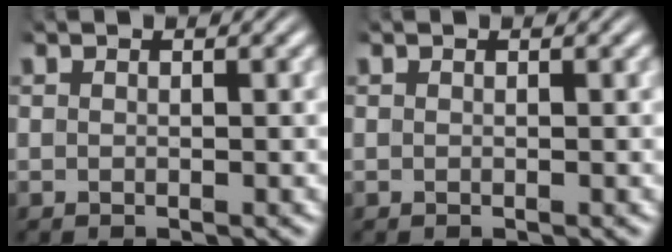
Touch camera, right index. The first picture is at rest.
{"total": 0.0}